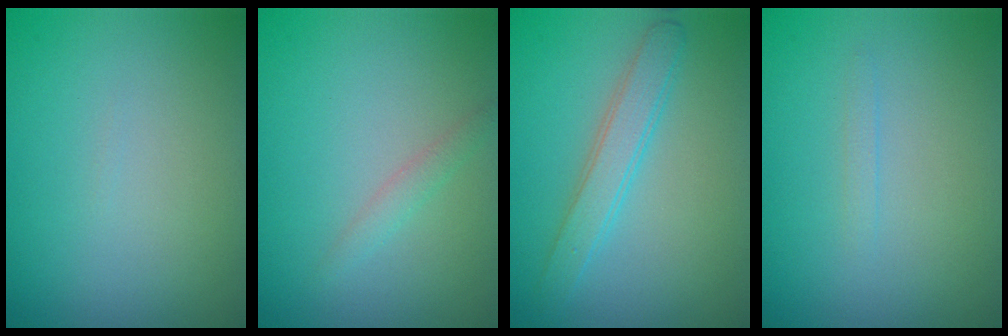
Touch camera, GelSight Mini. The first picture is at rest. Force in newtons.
{"total": 1.1, "press": 1.1, "slide": 0.1}
{"total": 2.8, "press": 2.8, "slide": 0.2}
{"total": 0.6, "press": 0.6, "slide": 0.1}